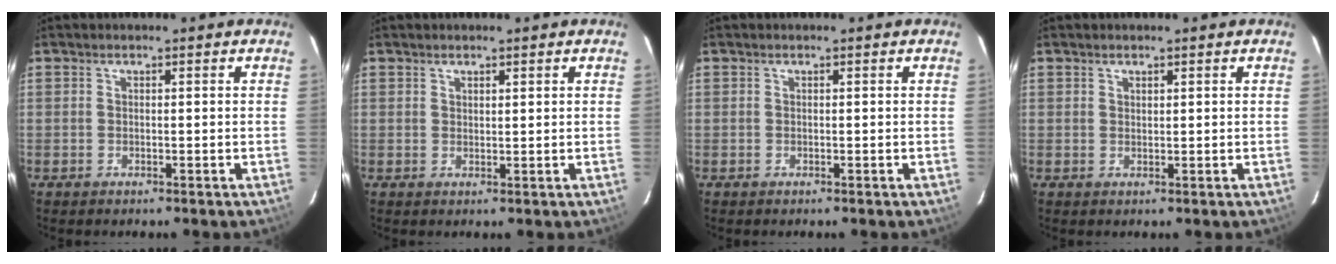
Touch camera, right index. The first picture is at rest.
{"total": 1.2, "force": [1.0, 0.4, 0.5], "torque": [-0.006, 0.001, 0.017]}
{"total": 0.0}
{"total": 0.8, "force": [0.7, 0.4, 0.2], "torque": [-0.003, 0.001, 0.013]}